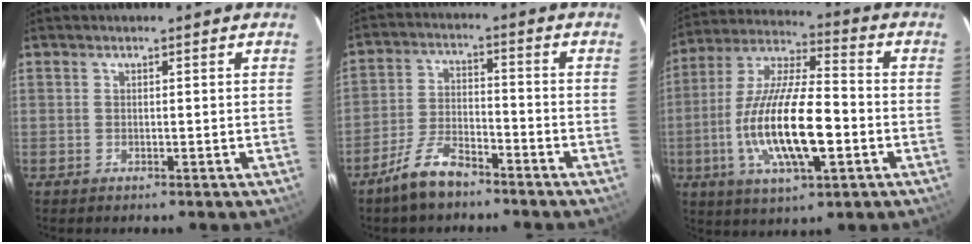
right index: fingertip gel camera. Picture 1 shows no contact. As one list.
[{"total": 8.1, "force": [-6.3, 2.8, 4.2], "torque": [-0.098, 0.005, -0.117]}, {"total": 18.4, "force": [-4.6, 5.6, 17.0], "torque": [-0.339, -0.010, -0.085]}]